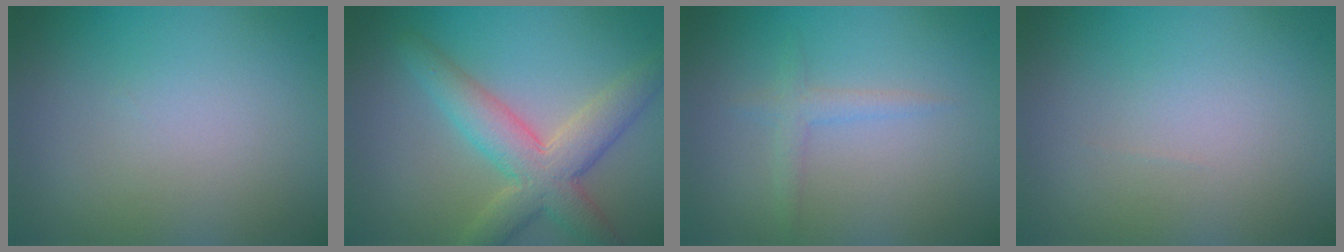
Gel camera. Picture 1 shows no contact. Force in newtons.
{"total": 5.8, "press": 5.7, "slide": 0.6}
{"total": 1.4, "press": 1.4, "slide": 0.1}
{"total": 0.0}